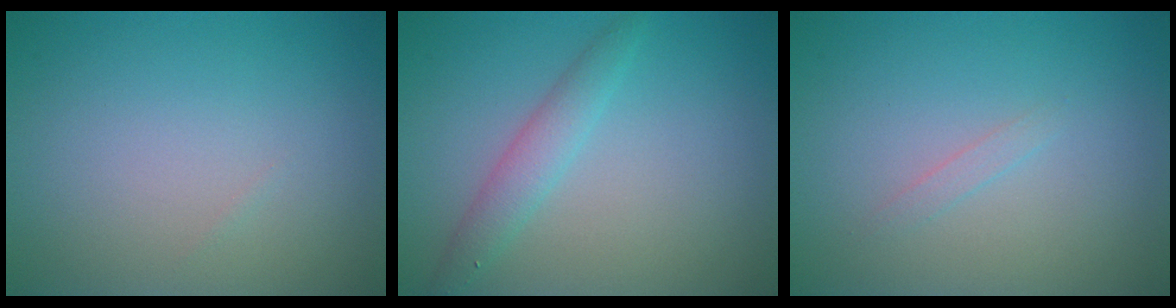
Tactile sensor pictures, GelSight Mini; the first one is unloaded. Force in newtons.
{"total": 2.3, "press": 2.3, "slide": 0.0}
{"total": 0.7, "press": 0.7, "slide": 0.0}